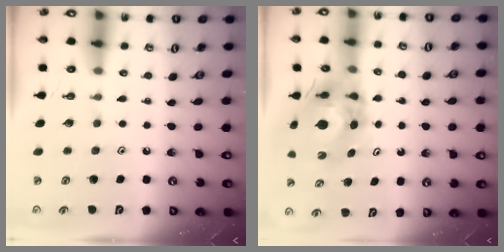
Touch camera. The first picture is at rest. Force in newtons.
{"total": 10.9, "press": 10.9, "slide": 0.6}